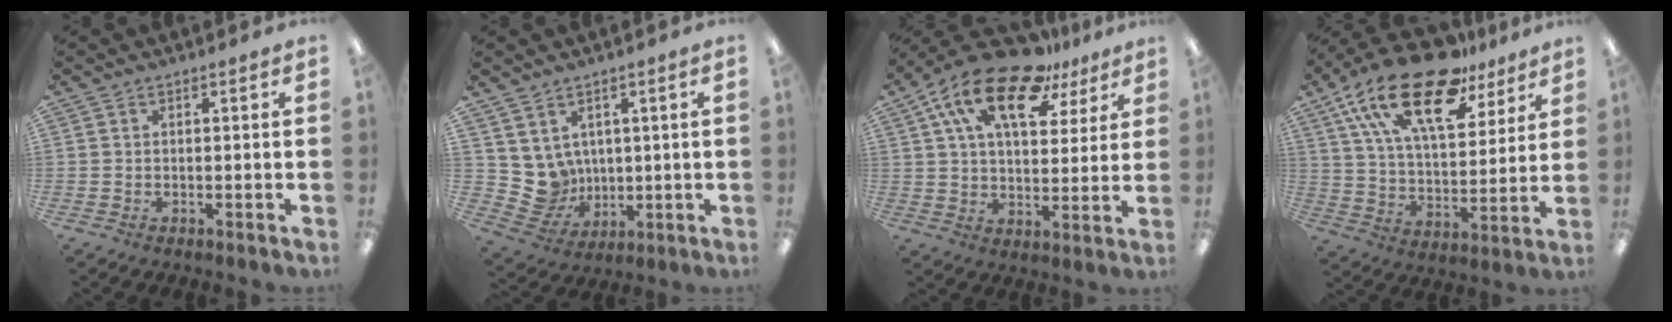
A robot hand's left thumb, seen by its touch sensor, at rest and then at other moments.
{"total": 7.1, "force": [2.8, 6.4, 0.7], "torque": [-0.041, -0.027, 0.063]}
{"total": 18.6, "force": [11.0, 8.8, 12.1], "torque": [-0.212, -0.049, 0.191]}
{"total": 24.1, "force": [15.5, 10.6, 15.2], "torque": [-0.274, -0.081, 0.269]}